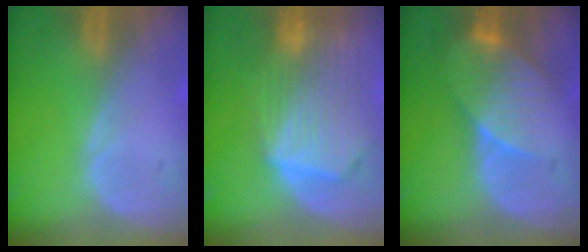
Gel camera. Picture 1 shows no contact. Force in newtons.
{"total": 10.7, "press": 9.4, "slide": 5.2}
{"total": 8.4, "press": 7.4, "slide": 3.9}